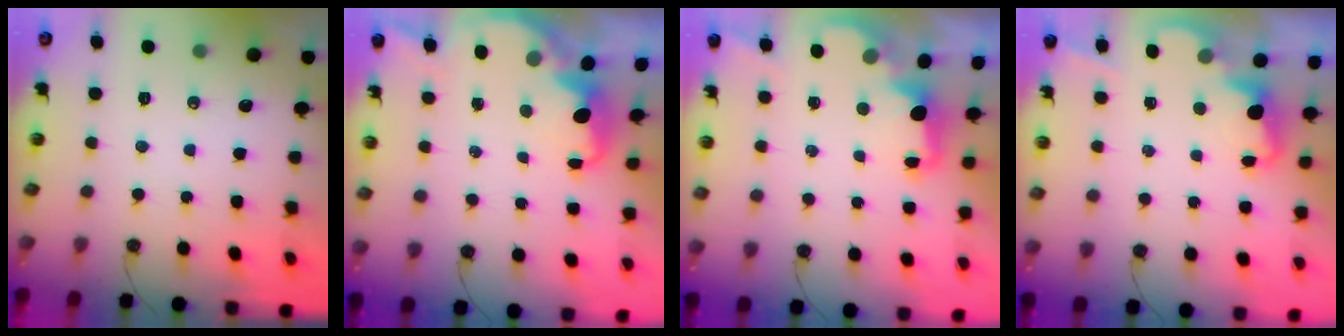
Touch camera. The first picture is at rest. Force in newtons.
{"total": 2.5, "press": 2.4, "slide": 0.7}
{"total": 2.1, "press": 2.0, "slide": 0.7}
{"total": 2.4, "press": 2.4, "slide": 0.5}